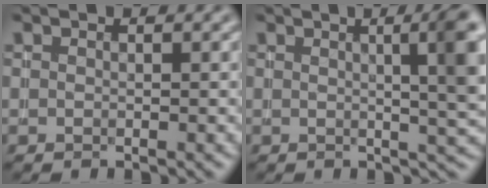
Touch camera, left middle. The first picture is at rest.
{"total": 7.6, "force": [1.4, 2.2, 7.1], "torque": [-0.048, 0.017, 0.013]}